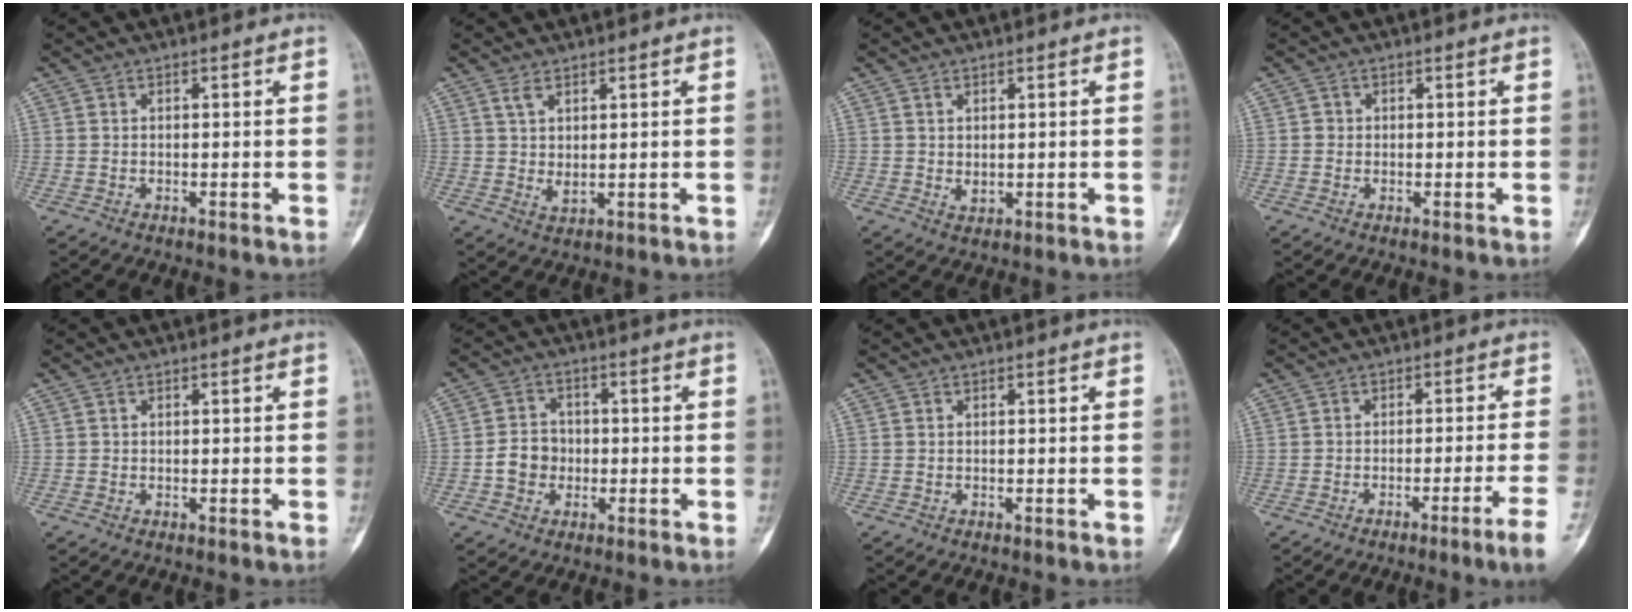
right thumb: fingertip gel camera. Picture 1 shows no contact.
{"total": 3.2, "force": [1.3, 1.2, 2.6], "torque": [-0.056, -0.010, 0.033]}
{"total": 1.6, "force": [0.5, 1.0, 1.1], "torque": [-0.020, -0.007, 0.014]}
{"total": 0.9, "force": [0.0, 0.9, 0.1], "torque": [0.002, 0.003, 0.000]}
{"total": 0.0}
{"total": 5.6, "force": [-1.1, 4.9, 2.4], "torque": [-0.026, 0.017, -0.026]}
{"total": 0.0}
{"total": 6.4, "force": [-3.7, -1.3, 5.1], "torque": [-0.082, 0.013, -0.056]}